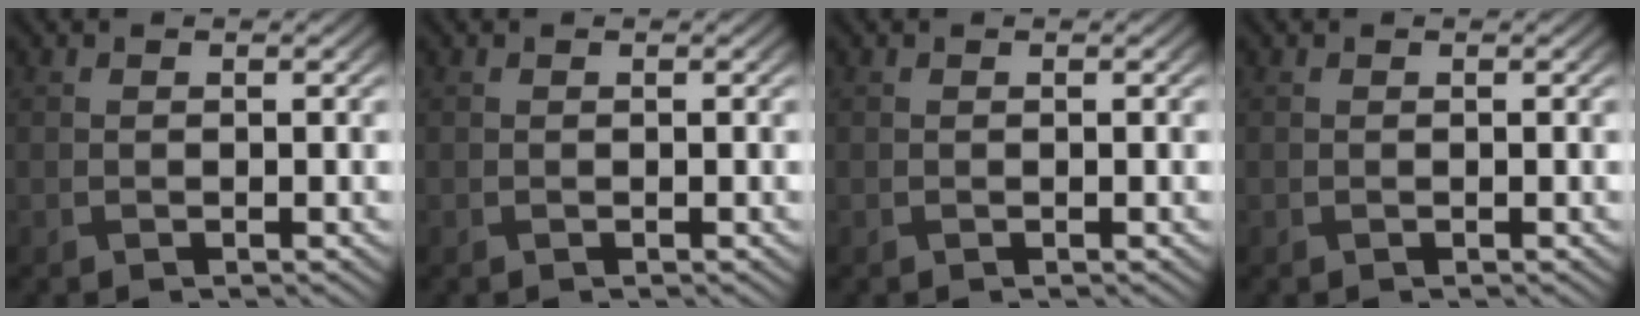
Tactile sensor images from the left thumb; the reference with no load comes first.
{"total": 0.0}
{"total": 0.0}
{"total": 0.0}